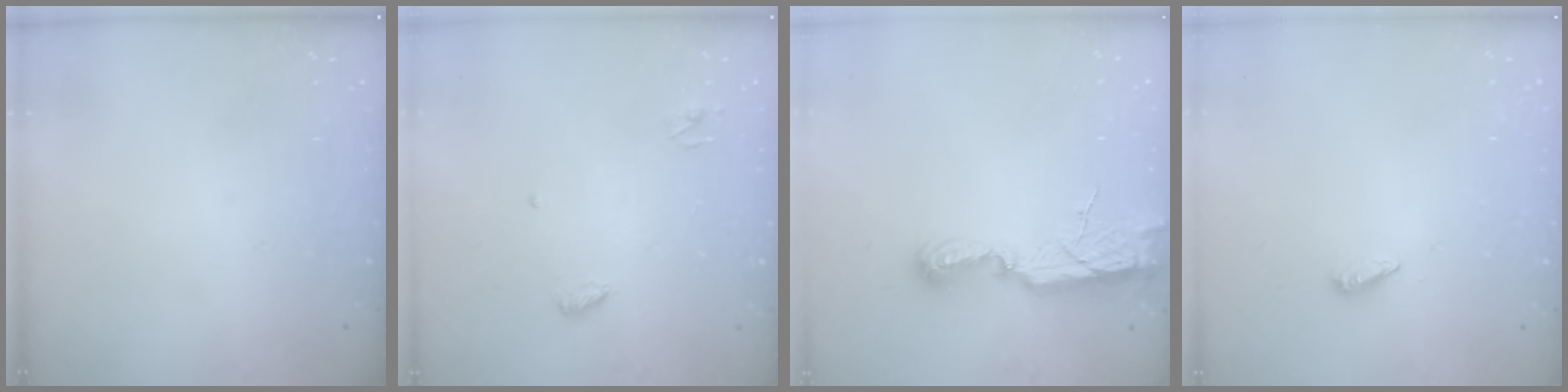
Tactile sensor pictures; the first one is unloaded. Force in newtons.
{"total": 3.6, "press": 3.6, "slide": 0.3}
{"total": 8.4, "press": 8.4, "slide": 0.5}
{"total": 2.9, "press": 2.9, "slide": 0.3}